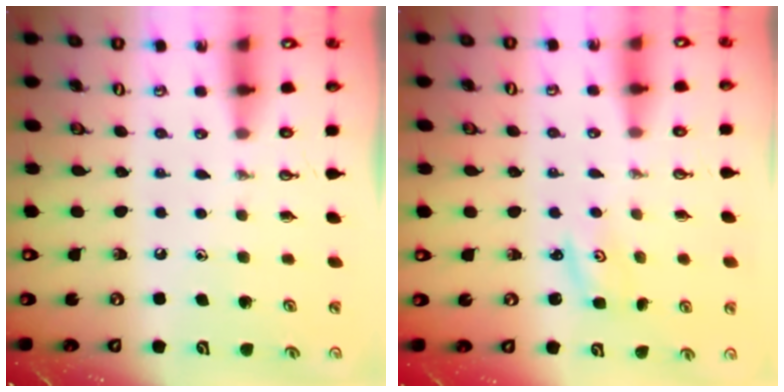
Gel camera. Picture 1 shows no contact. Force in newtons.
{"total": 1.8, "press": 1.8, "slide": 0.3}